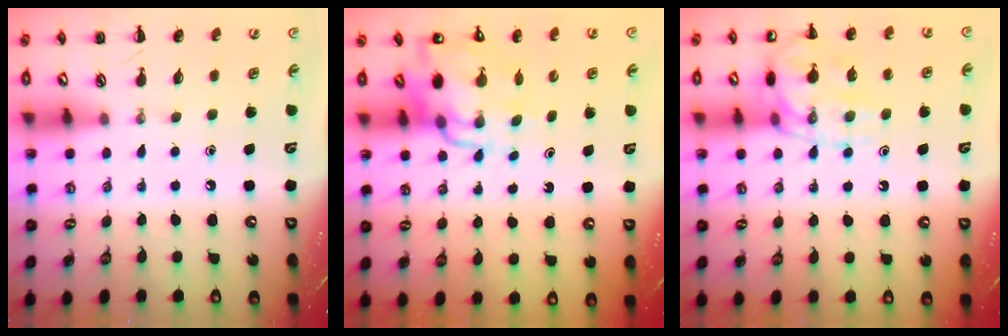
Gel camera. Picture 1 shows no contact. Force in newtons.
{"total": 12.4, "press": 11.8, "slide": 3.9}
{"total": 14.0, "press": 13.9, "slide": 1.6}